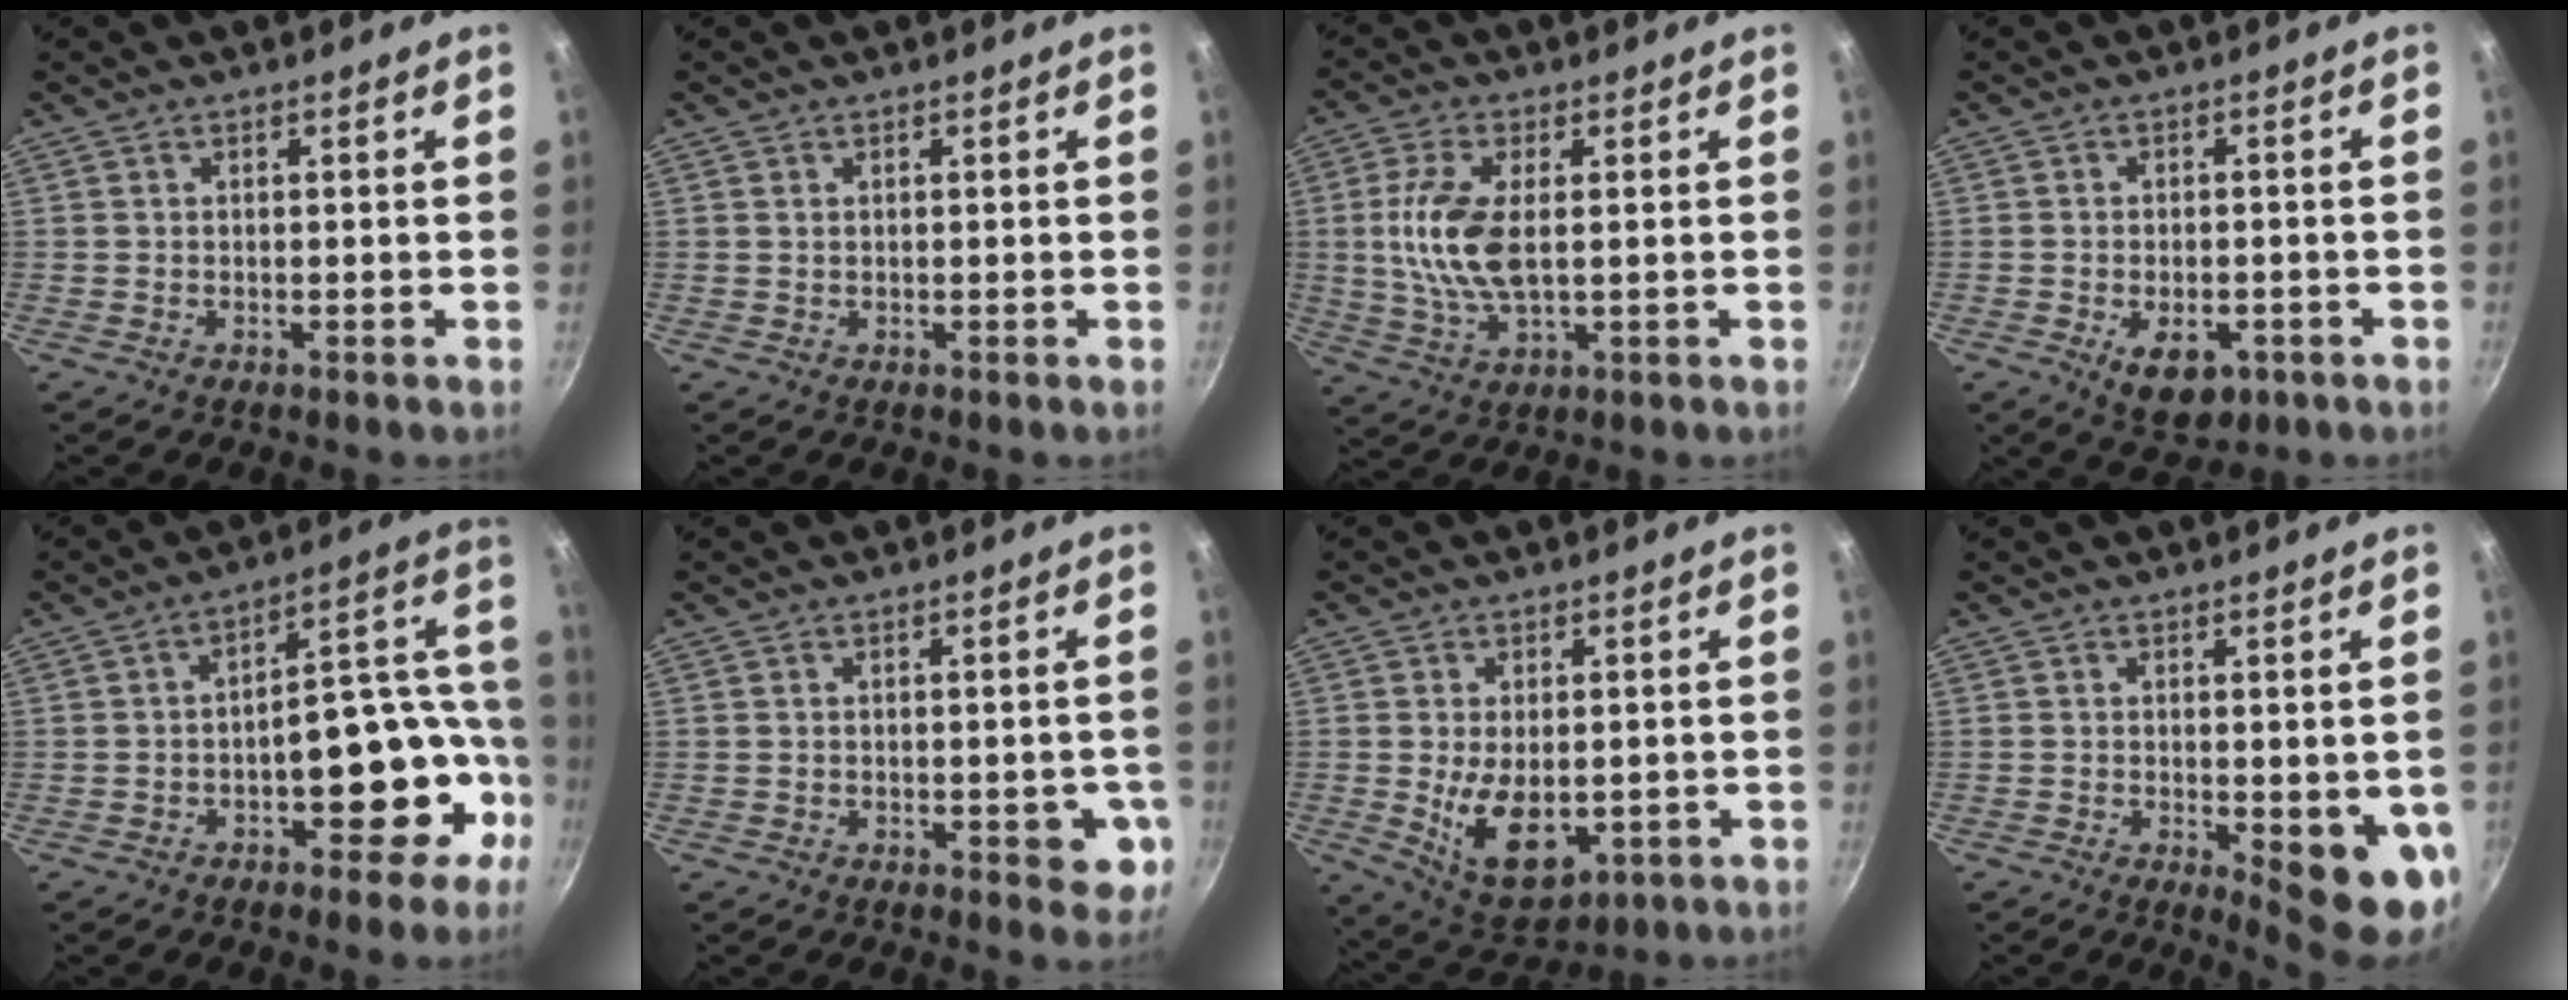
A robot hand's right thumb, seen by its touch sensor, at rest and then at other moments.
{"total": 0.0}
{"total": 9.8, "force": [0.6, 4.3, 8.8], "torque": [-0.185, -0.001, 0.011]}
{"total": 7.6, "force": [-2.9, 4.6, 5.4], "torque": [-0.064, 0.007, -0.030]}
{"total": 16.6, "force": [-4.4, 9.2, 13.1], "torque": [-0.103, 0.081, -0.049]}
{"total": 5.4, "force": [-1.4, 2.8, 4.5], "torque": [-0.032, 0.000, -0.016]}
{"total": 11.3, "force": [-1.3, 6.8, 8.9], "torque": [-0.130, -0.014, 0.002]}
{"total": 9.5, "force": [-1.3, 2.9, 9.0], "torque": [-0.093, -0.015, -0.009]}